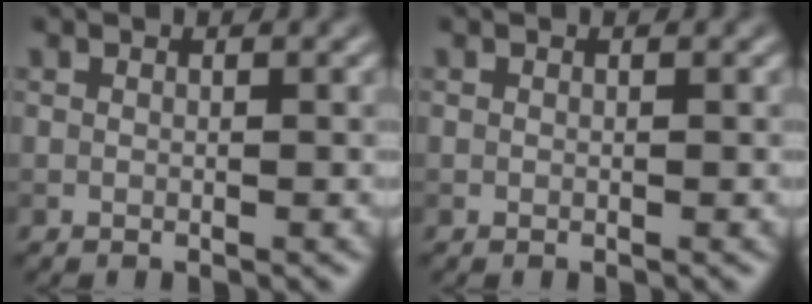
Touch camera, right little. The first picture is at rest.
{"total": 0.0}